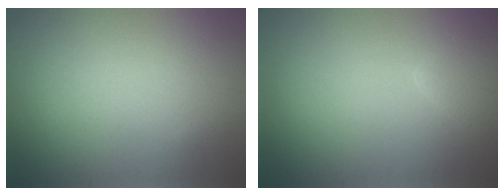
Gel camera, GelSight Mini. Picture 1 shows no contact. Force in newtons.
{"total": 3.1, "press": 3.1, "slide": 0.0}